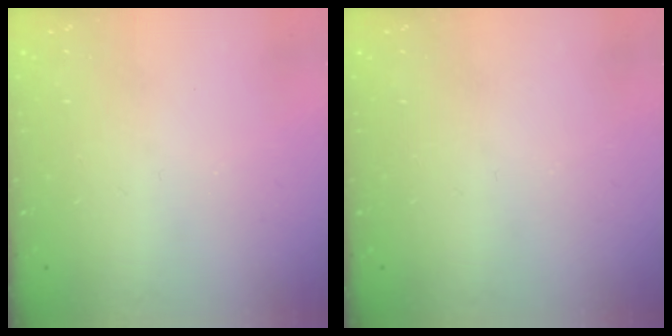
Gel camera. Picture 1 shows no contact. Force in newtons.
{"total": 0.0}